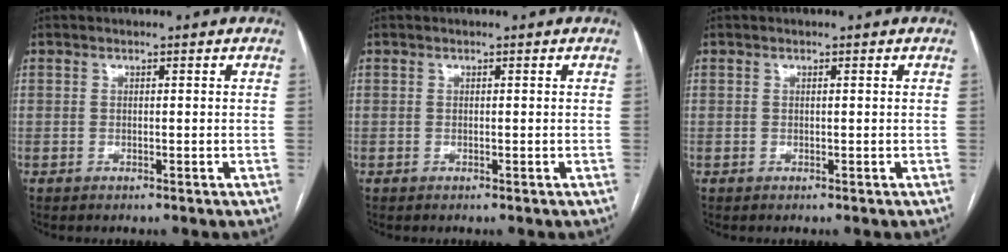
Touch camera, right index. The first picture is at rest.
{"total": 0.0}
{"total": 0.0}